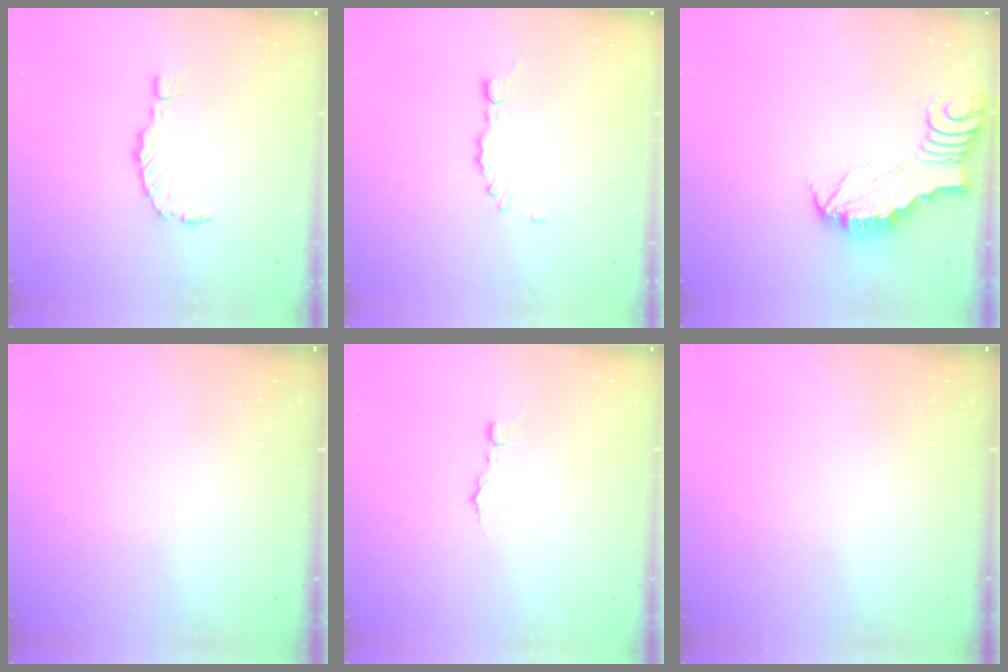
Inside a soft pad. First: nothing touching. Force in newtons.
{"total": 2.3, "press": 2.3, "slide": 0.2}
{"total": 2.8, "press": 2.7, "slide": 0.3}
{"total": 0.0}
{"total": 2.9, "press": 2.9, "slide": 0.3}
{"total": 0.0}